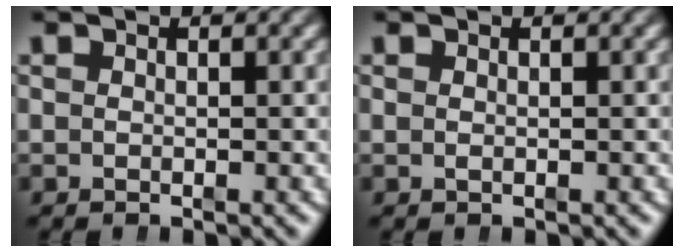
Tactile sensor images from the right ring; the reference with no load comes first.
{"total": 0.0}